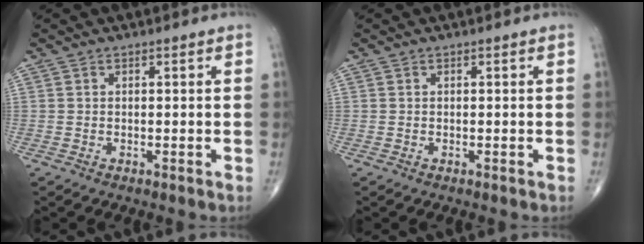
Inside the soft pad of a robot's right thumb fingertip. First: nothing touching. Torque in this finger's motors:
{"motor_torque": [-0.38, 0.06, -0.09, -0.17, -0.01]}